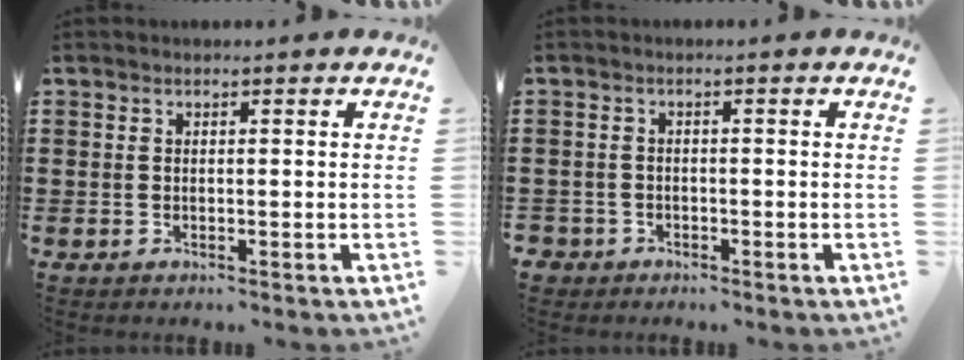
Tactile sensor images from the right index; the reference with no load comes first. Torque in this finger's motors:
{"motor_torque": [0.05, -0.27, 0.05, -0.01]}